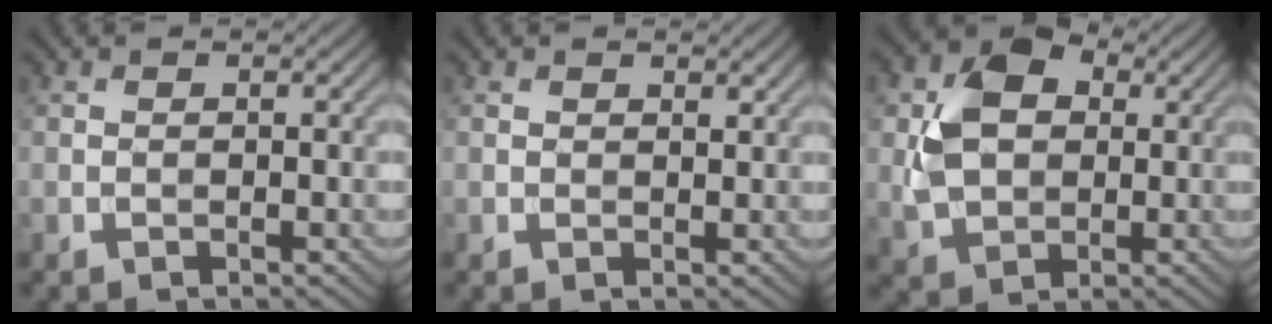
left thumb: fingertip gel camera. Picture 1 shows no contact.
{"total": 1.3, "force": [1.0, 0.6, 0.4], "torque": [-0.010, 0.000, 0.021]}
{"total": 7.5, "force": [1.3, 6.0, 4.4], "torque": [-0.097, 0.004, 0.026]}